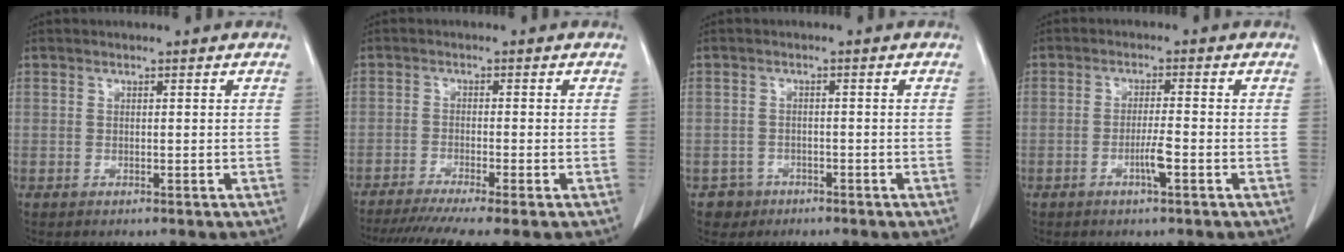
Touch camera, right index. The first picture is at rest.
{"total": 10.0, "force": [-8.0, -0.2, 6.1], "torque": [-0.085, -0.020, -0.125]}
{"total": 2.4, "force": [-1.4, 1.9, -0.3], "torque": [0.005, 0.012, -0.022]}
{"total": 3.3, "force": [-1.4, -0.1, 3.0], "torque": [-0.054, -0.002, -0.027]}